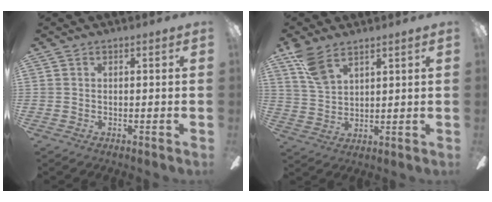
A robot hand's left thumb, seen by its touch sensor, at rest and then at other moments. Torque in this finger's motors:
{"motor_torque": [0.28, -0.19, 0.75, -0.44, 0.05]}